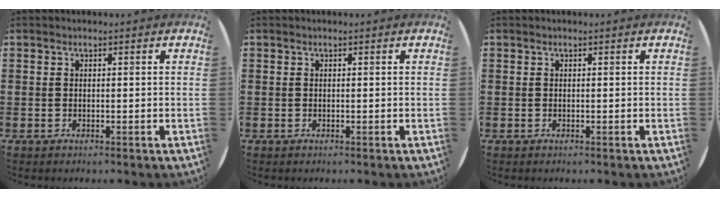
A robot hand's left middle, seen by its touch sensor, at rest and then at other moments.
{"total": 0.0}
{"total": 0.0}